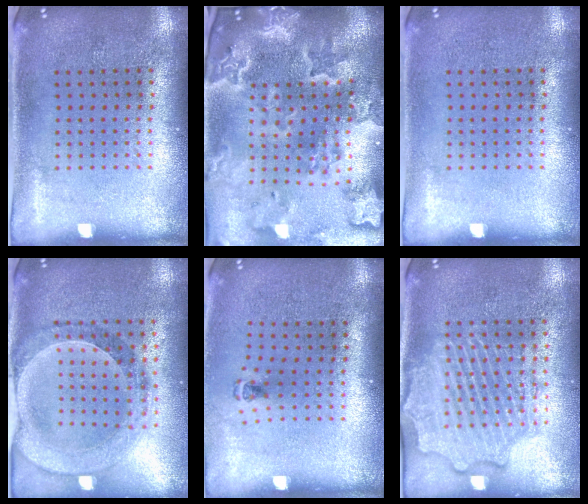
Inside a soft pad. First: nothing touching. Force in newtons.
{"total": 4.7, "press": 3.8, "slide": 2.8}
{"total": 0.0}
{"total": 0.9, "press": 0.9, "slide": 0.2}
{"total": 0.5, "press": 0.4, "slide": 0.3}
{"total": 2.5, "press": 2.4, "slide": 0.3}